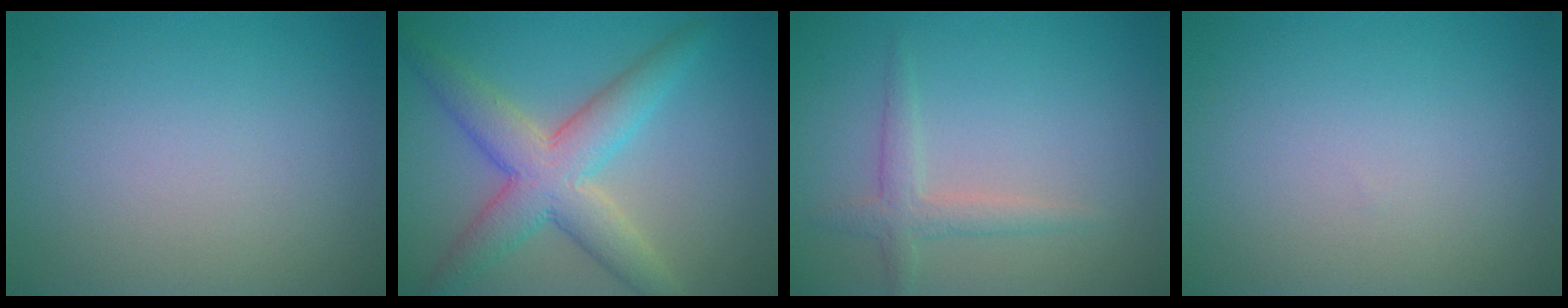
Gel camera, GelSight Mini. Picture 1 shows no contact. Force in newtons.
{"total": 6.5, "press": 6.5, "slide": 0.3}
{"total": 2.1, "press": 2.1, "slide": 0.1}
{"total": 0.0}